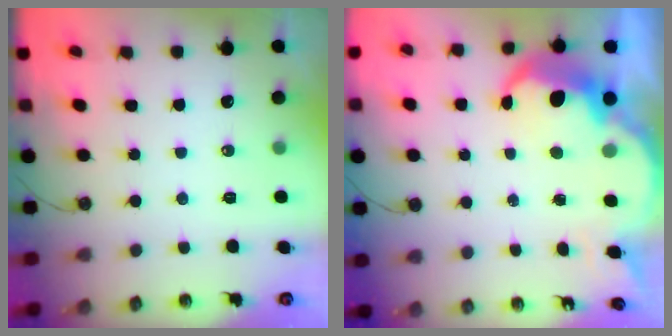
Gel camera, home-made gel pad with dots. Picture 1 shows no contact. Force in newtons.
{"total": 9.1, "press": 9.1, "slide": 0.3}